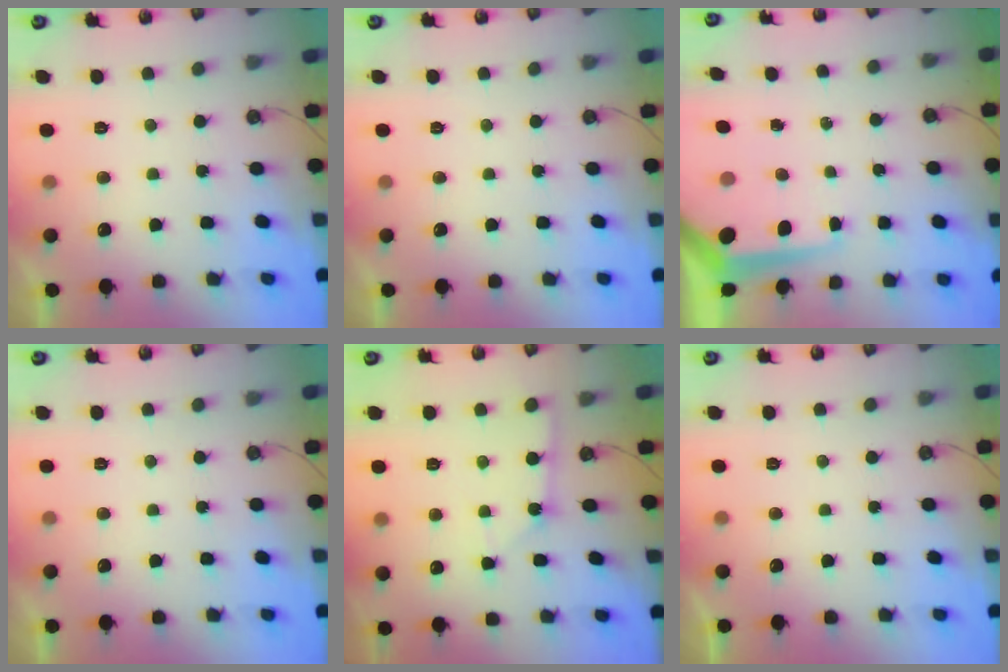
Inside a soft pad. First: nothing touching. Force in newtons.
{"total": 0.0}
{"total": 7.4, "press": 7.4, "slide": 0.7}
{"total": 0.0}
{"total": 2.3, "press": 2.3, "slide": 0.2}
{"total": 0.0}